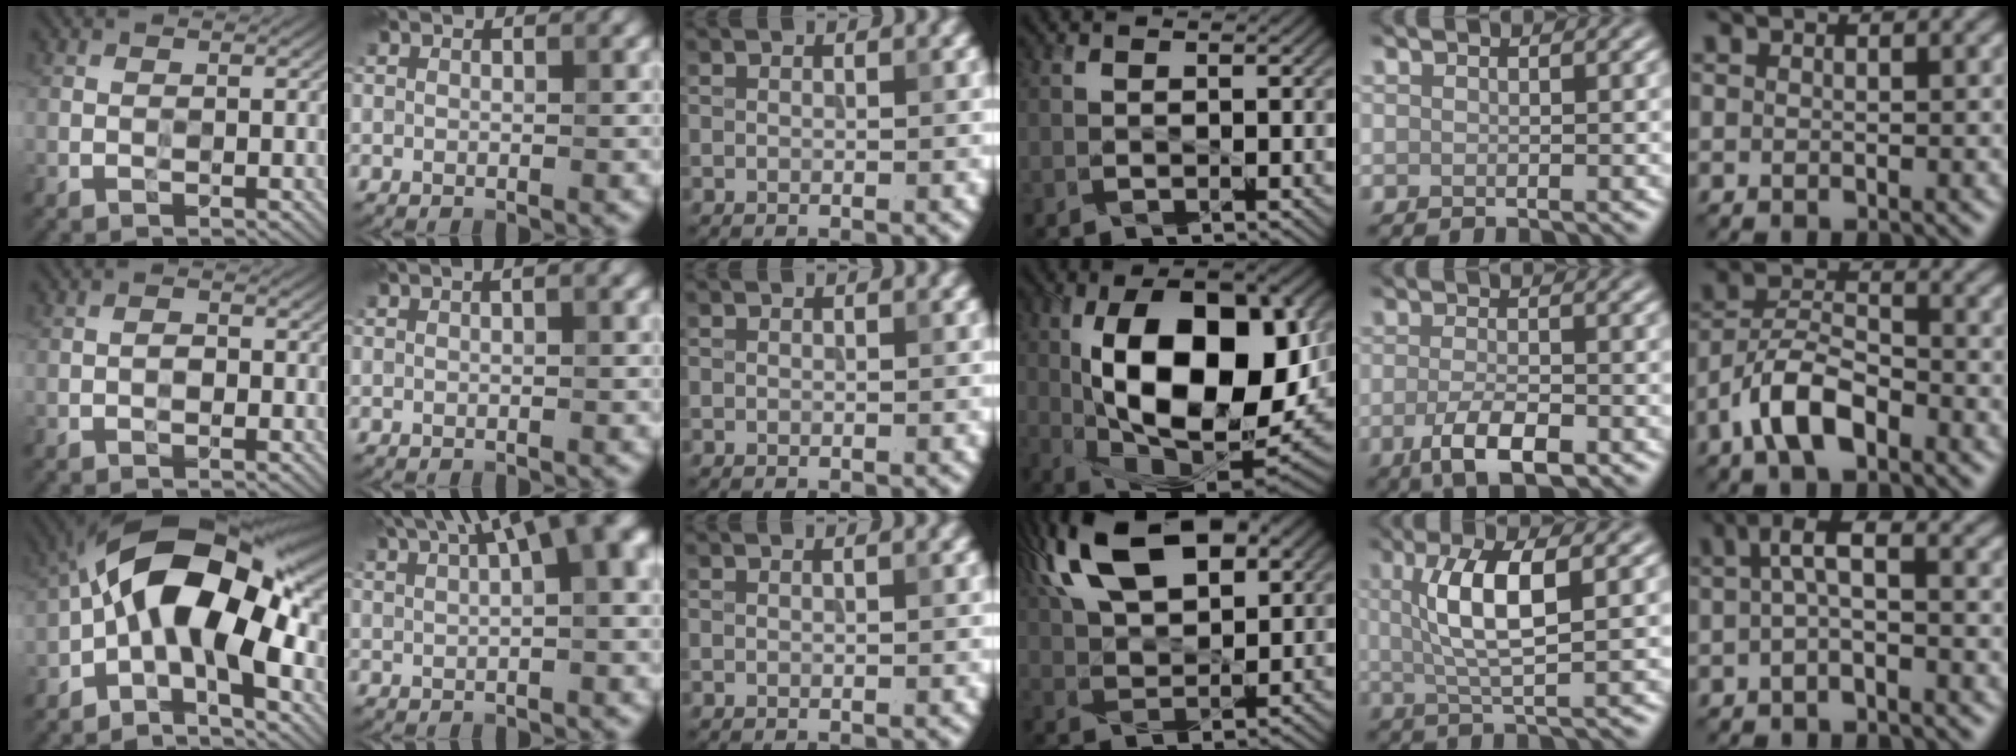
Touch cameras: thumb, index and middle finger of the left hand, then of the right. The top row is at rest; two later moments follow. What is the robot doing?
{"motion": "wipe", "object": "bowl"}